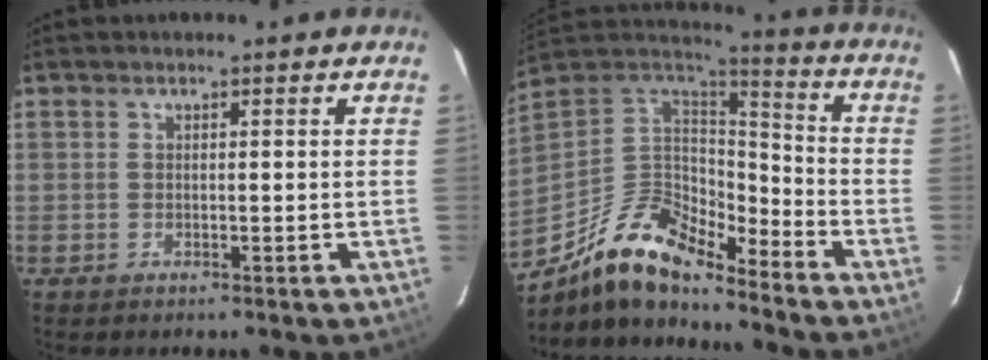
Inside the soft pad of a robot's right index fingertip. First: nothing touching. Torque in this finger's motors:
{"motor_torque": [1.02, -1.05, 0.27, 0.06]}